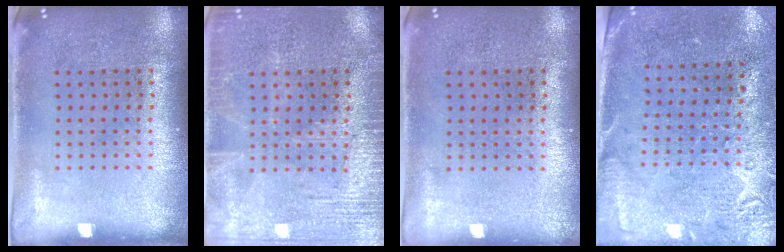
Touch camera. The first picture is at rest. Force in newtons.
{"total": 3.5, "press": 3.5, "slide": 0.5}
{"total": 0.0}
{"total": 2.7, "press": 2.3, "slide": 1.4}